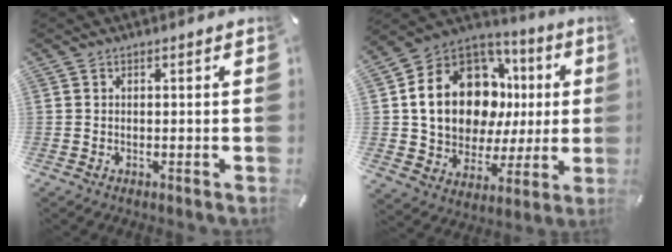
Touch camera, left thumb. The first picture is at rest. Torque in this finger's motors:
{"motor_torque": [2.48, 2.48, 1.63, -1.14, 0.30]}